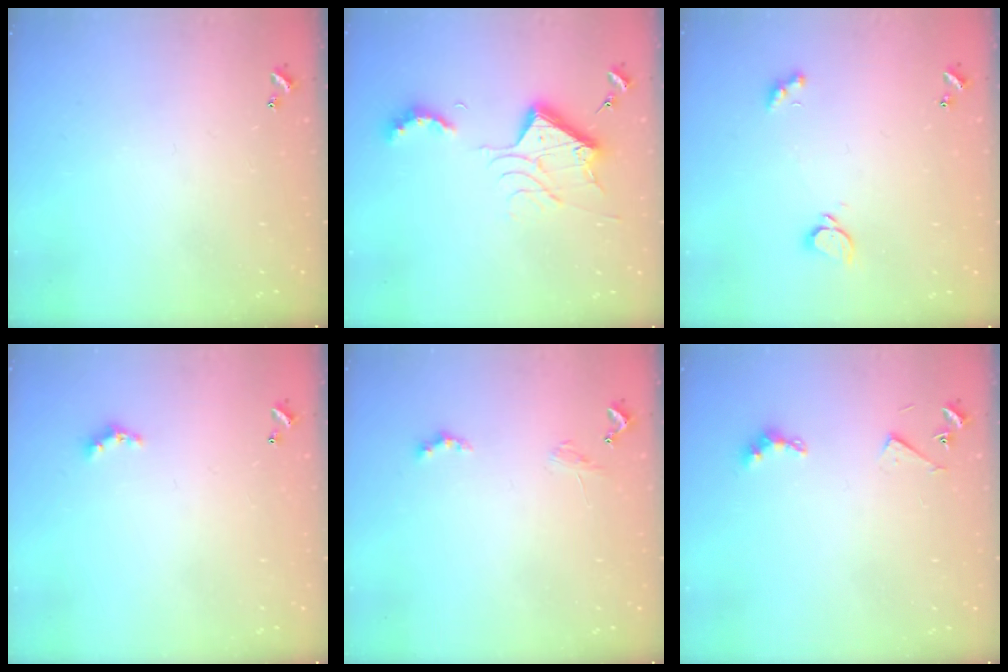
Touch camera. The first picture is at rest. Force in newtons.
{"total": 11.3, "press": 11.3, "slide": 1.1}
{"total": 2.1, "press": 1.9, "slide": 0.9}
{"total": 2.8, "press": 2.7, "slide": 0.6}
{"total": 1.1, "press": 1.1, "slide": 0.4}
{"total": 4.2, "press": 4.2, "slide": 0.6}